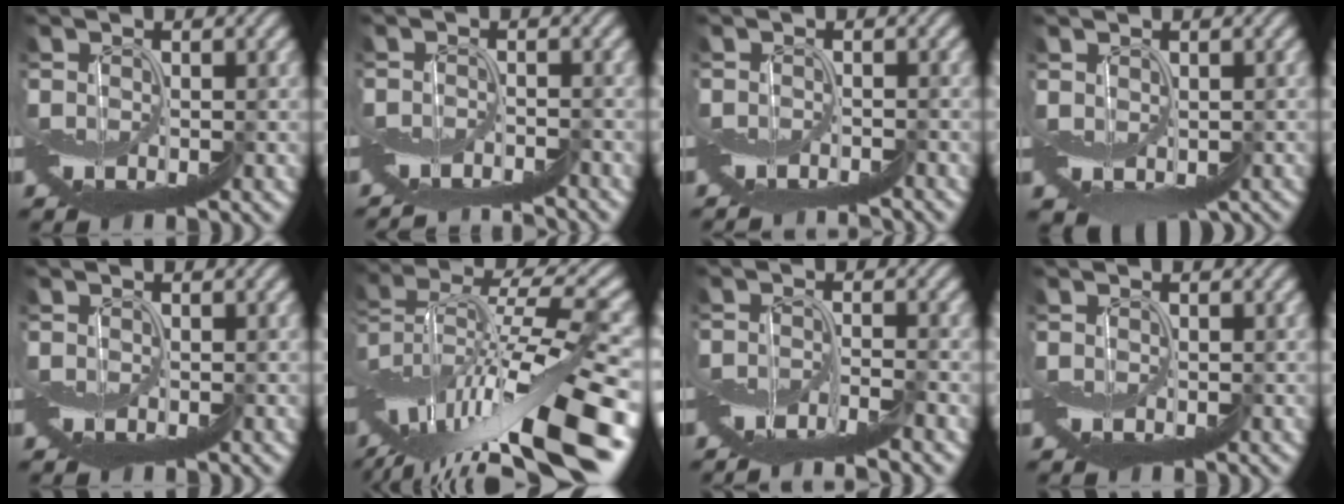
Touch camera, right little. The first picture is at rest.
{"total": 4.6, "force": [-4.3, 0.4, 1.6], "torque": [-0.025, -0.003, -0.066]}
{"total": 2.6, "force": [-2.5, -0.1, 0.9], "torque": [-0.017, -0.003, -0.040]}
{"total": 3.1, "force": [-0.7, 2.5, 1.6], "torque": [-0.022, -0.026, 0.008]}
{"total": 0.0}
{"total": 14.6, "force": [-3.4, 4.4, 13.5], "torque": [-0.244, 0.020, -0.051]}
{"total": 5.2, "force": [-3.8, 0.8, 3.5], "torque": [-0.056, -0.004, -0.072]}
{"total": 0.0}